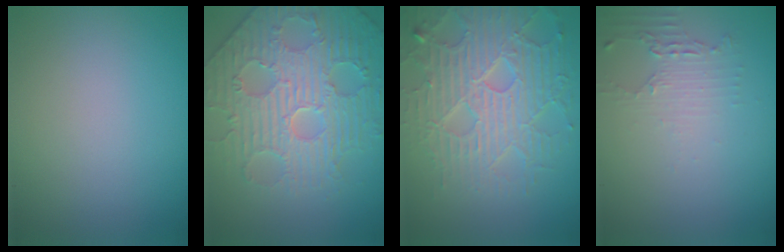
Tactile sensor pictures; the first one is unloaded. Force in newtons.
{"total": 5.3, "press": 5.2, "slide": 1.2}
{"total": 6.6, "press": 5.5, "slide": 3.6}
{"total": 1.9, "press": 1.3, "slide": 1.4}